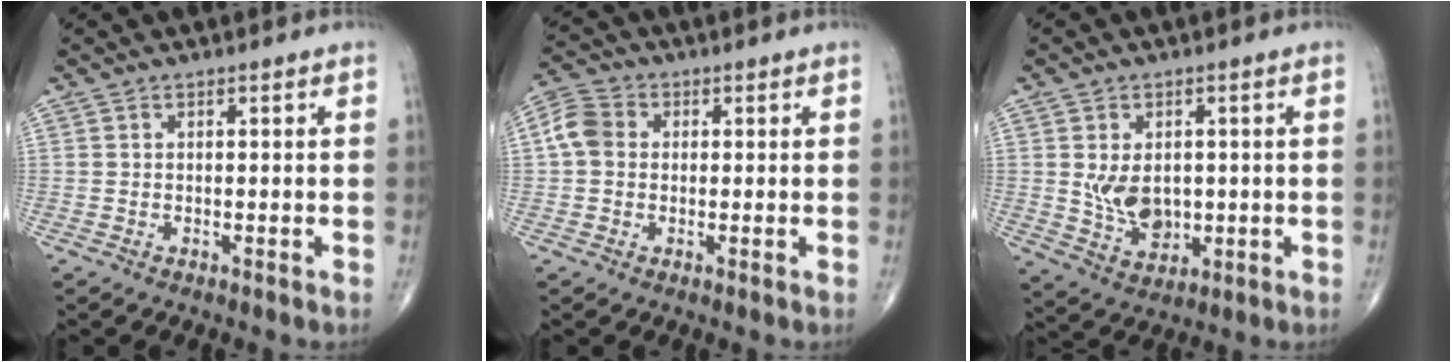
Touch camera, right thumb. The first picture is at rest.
{"total": 5.7, "force": [0.4, 4.7, 3.2], "torque": [-0.059, 0.016, -0.001]}
{"total": 7.6, "force": [0.4, 5.4, 5.3], "torque": [-0.072, -0.013, 0.021]}